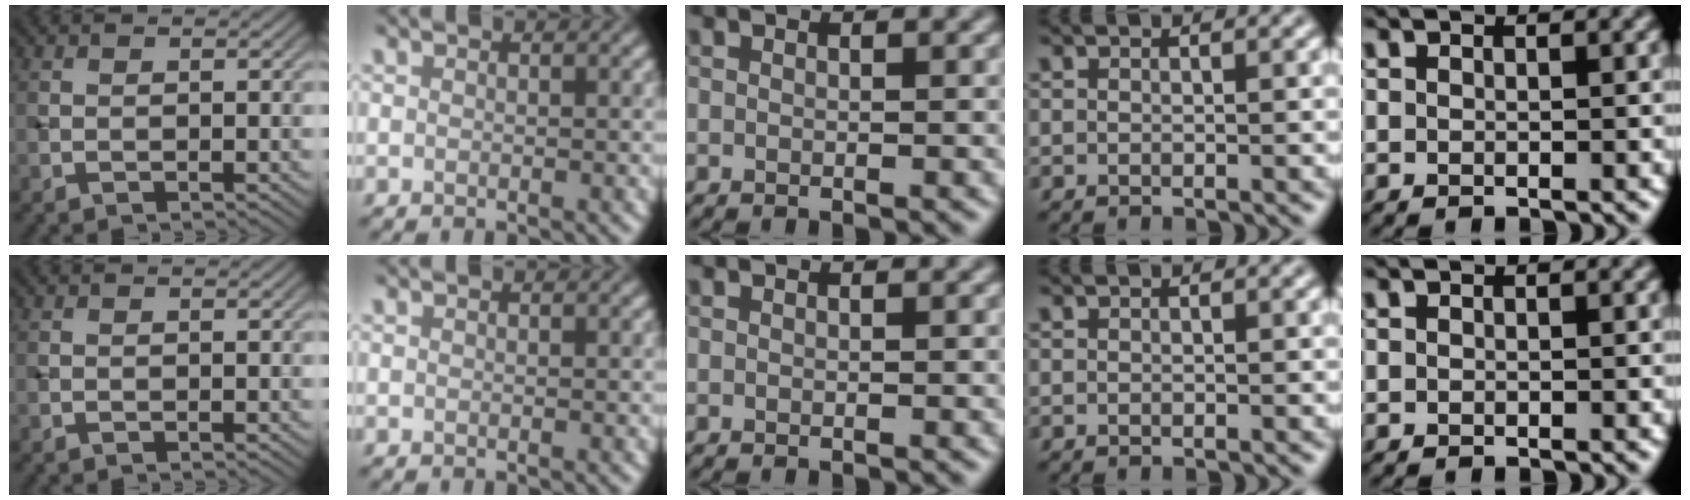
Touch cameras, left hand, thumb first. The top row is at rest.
{}